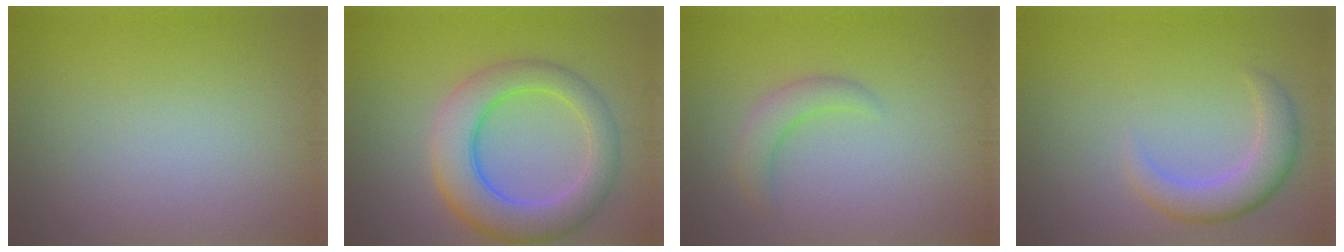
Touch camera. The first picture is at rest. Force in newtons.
{"total": 7.3, "press": 7.2, "slide": 0.4}
{"total": 2.3, "press": 2.3, "slide": 0.4}
{"total": 3.6, "press": 3.6, "slide": 0.5}